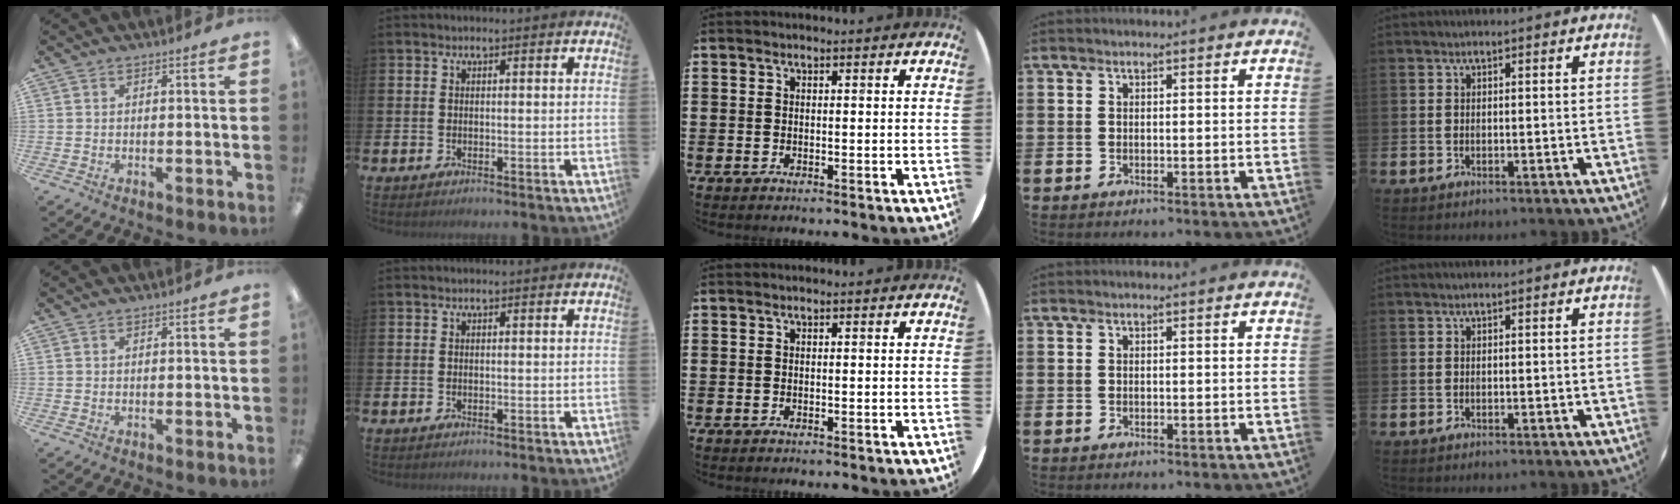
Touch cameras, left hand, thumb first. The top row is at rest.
{}